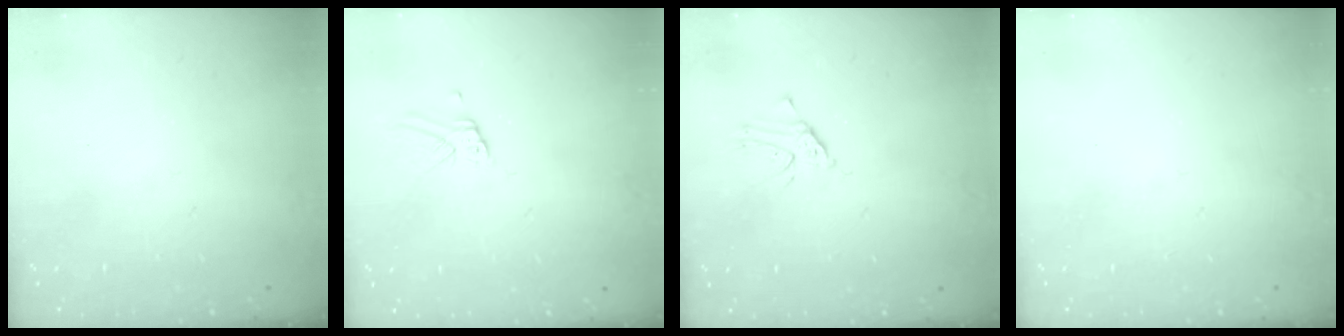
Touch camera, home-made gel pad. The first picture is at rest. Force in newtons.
{"total": 2.8, "press": 2.8, "slide": 0.1}
{"total": 2.5, "press": 2.5, "slide": 0.2}
{"total": 0.0}